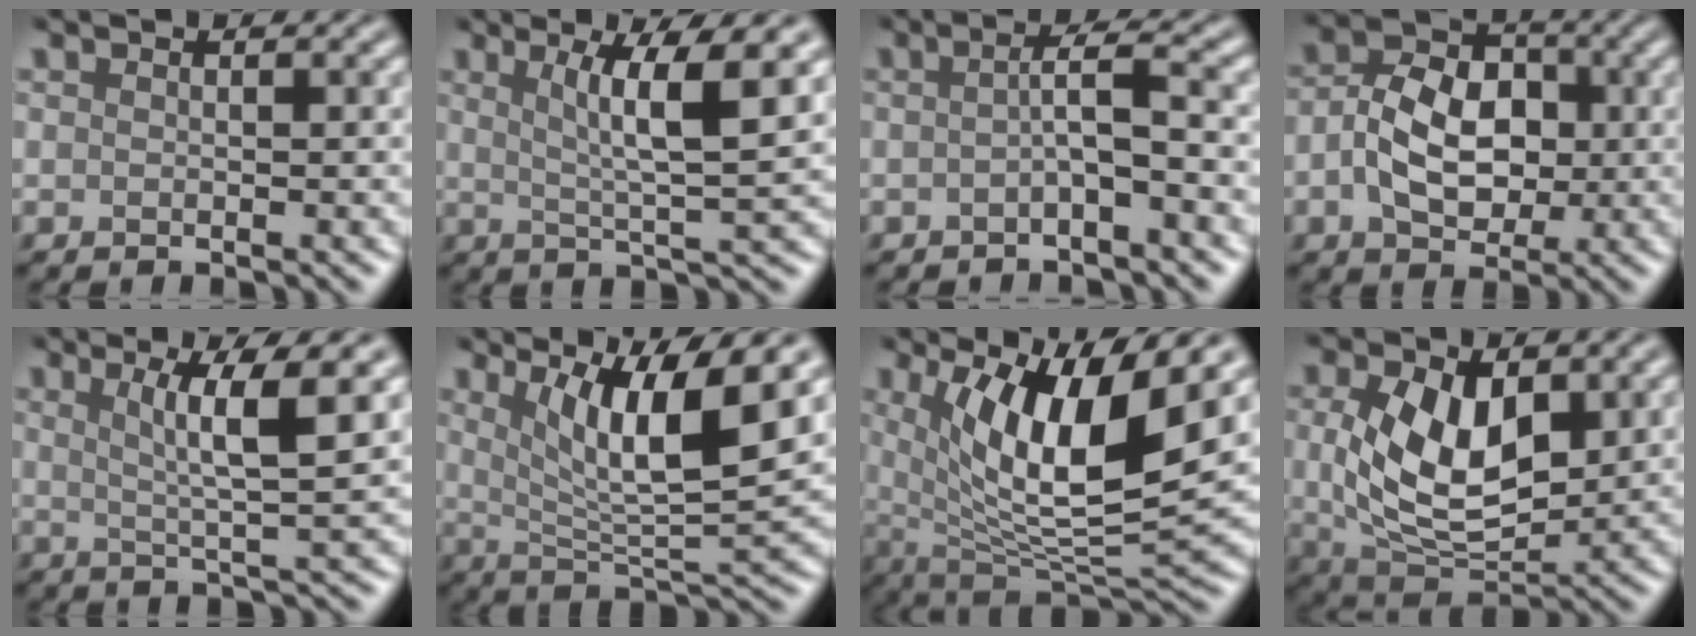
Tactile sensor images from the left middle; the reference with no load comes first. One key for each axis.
{"total": 6.1, "fx": 2.1, "fy": 0.8, "fz": 5.7, "tx": -0.087, "ty": 0.002, "tz": 0.039}
{"total": 2.4, "fx": -0.5, "fy": 0.1, "fz": 2.3, "tx": -0.043, "ty": 0.010, "tz": -0.013}
{"total": 6.1, "fx": -0.3, "fy": 4.3, "fz": 4.3, "tx": -0.076, "ty": 0.007, "tz": -0.004}
{"total": 5.4, "fx": 2.0, "fy": 0.6, "fz": 5.0, "tx": -0.078, "ty": 0.002, "tz": 0.038}
{"total": 8.6, "fx": 3.6, "fy": 1.8, "fz": 7.6, "tx": -0.127, "ty": -0.007, "tz": 0.070}
{"total": 11.2, "fx": 4.3, "fy": 3.2, "fz": 9.8, "tx": -0.165, "ty": -0.006, "tz": 0.083}
{"total": 8.2, "fx": 1.4, "fy": 4.5, "fz": 6.6, "tx": -0.135, "ty": -0.001, "tz": 0.031}